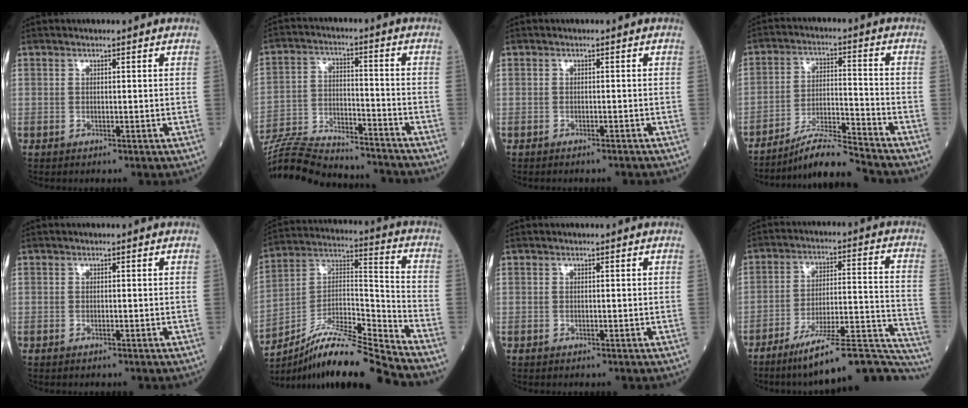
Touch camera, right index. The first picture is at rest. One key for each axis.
{"total": 21.0, "fx": -19.7, "fy": 3.1, "fz": 6.3, "tx": -0.148, "ty": -0.008, "tz": -0.311}
{"total": 2.0, "fx": -1.9, "fy": 0.0, "fz": 0.5, "tx": -0.006, "ty": -0.002, "tz": -0.024}
{"total": 9.1, "fx": -8.6, "fy": -1.0, "fz": 2.8, "tx": -0.049, "ty": -0.004, "tz": -0.154}
{"total": 0.0}
{"total": 16.8, "fx": -14.9, "fy": -0.5, "fz": 7.8, "tx": -0.139, "ty": 0.027, "tz": -0.264}
{"total": 0.0}
{"total": 21.8, "fx": -19.1, "fy": 1.8, "fz": 10.4, "tx": -0.079, "ty": 0.038, "tz": -0.275}